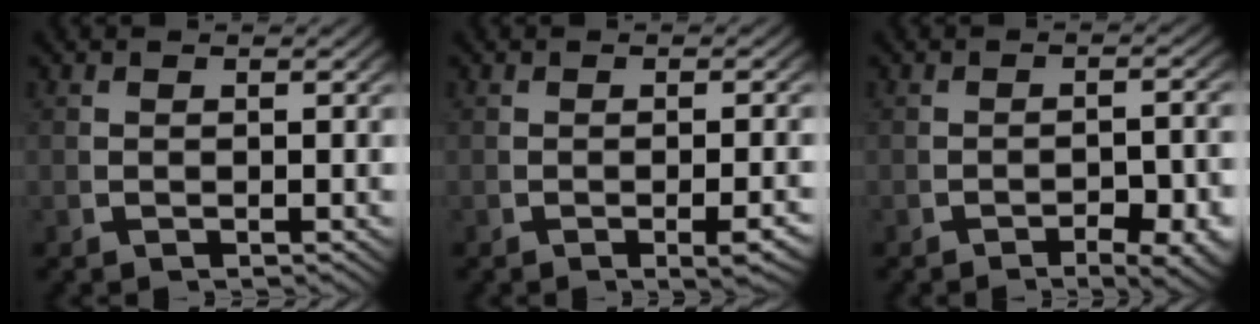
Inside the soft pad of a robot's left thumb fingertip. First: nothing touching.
{"total": 2.0, "force": [-0.7, 0.4, 1.8], "torque": [-0.027, 0.003, -0.013]}
{"total": 4.2, "force": [-2.3, 1.4, 3.2], "torque": [-0.042, -0.006, -0.036]}